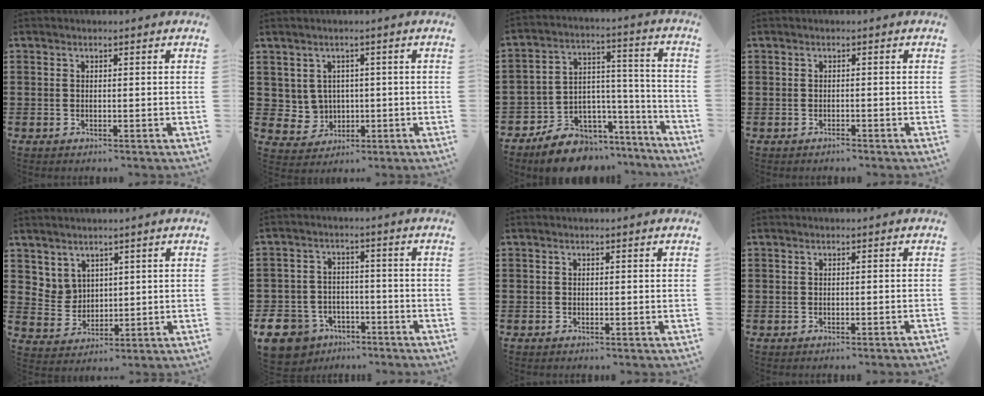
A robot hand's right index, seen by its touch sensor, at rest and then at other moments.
{"total": 3.6, "force": [0.9, 3.5, 0.7], "torque": [-0.033, 0.005, 0.016]}
{"total": 8.3, "force": [-6.8, 4.7, 1.2], "torque": [-0.026, 0.023, -0.121]}
{"total": 0.7, "force": [-0.7, 0.2, 0.0], "torque": [-0.002, 0.002, -0.016]}
{"total": 4.4, "force": [3.0, 3.3, 0.5], "torque": [-0.029, 0.002, 0.057]}
{"total": 7.5, "force": [-5.4, 4.8, 2.3], "torque": [-0.081, 0.021, -0.109]}
{"total": 0.0}
{"total": 0.6, "force": [-0.6, -0.2, 0.2], "torque": [-0.005, -0.004, -0.010]}